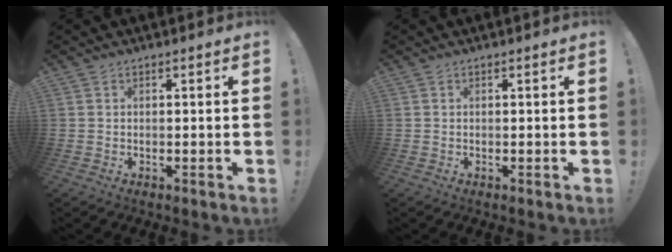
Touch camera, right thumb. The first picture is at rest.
{"total": 0.0}